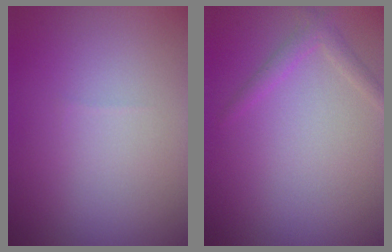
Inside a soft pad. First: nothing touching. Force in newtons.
{"total": 1.4, "press": 1.4, "slide": 0.1}